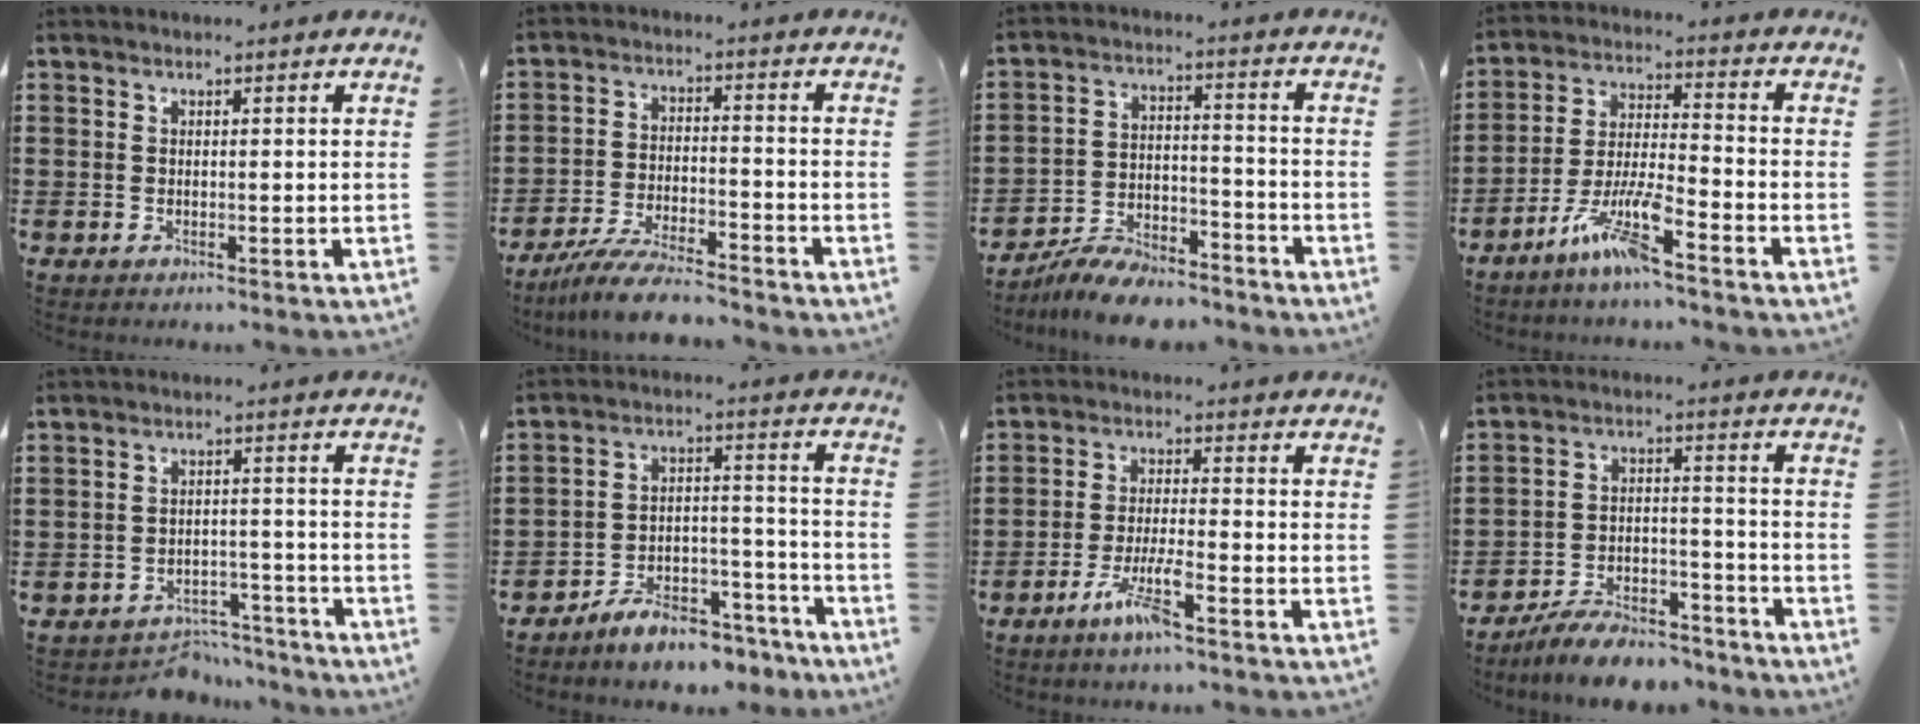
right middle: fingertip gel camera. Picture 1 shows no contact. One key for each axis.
{"total": 7.4, "fx": -6.7, "fy": 0.7, "fz": 3.1, "tx": -0.071, "ty": -0.002, "tz": -0.129}
{"total": 7.7, "fx": -7.4, "fy": 1.3, "fz": 1.9, "tx": -0.035, "ty": 0.015, "tz": -0.141}
{"total": 8.4, "fx": -6.1, "fy": 0.8, "fz": 5.7, "tx": -0.124, "ty": -0.005, "tz": -0.117}
{"total": 4.7, "fx": -4.6, "fy": 1.0, "fz": 0.1, "tx": -0.005, "ty": 0.010, "tz": -0.095}
{"total": 6.8, "fx": -6.4, "fy": 1.5, "fz": 1.7, "tx": -0.021, "ty": 0.022, "tz": -0.120}
{"total": 5.9, "fx": -3.8, "fy": 0.6, "fz": 4.5, "tx": -0.092, "ty": -0.006, "tz": -0.069}
{"total": 7.6, "fx": -7.2, "fy": 1.4, "fz": 2.0, "tx": -0.028, "ty": 0.020, "tz": -0.135}